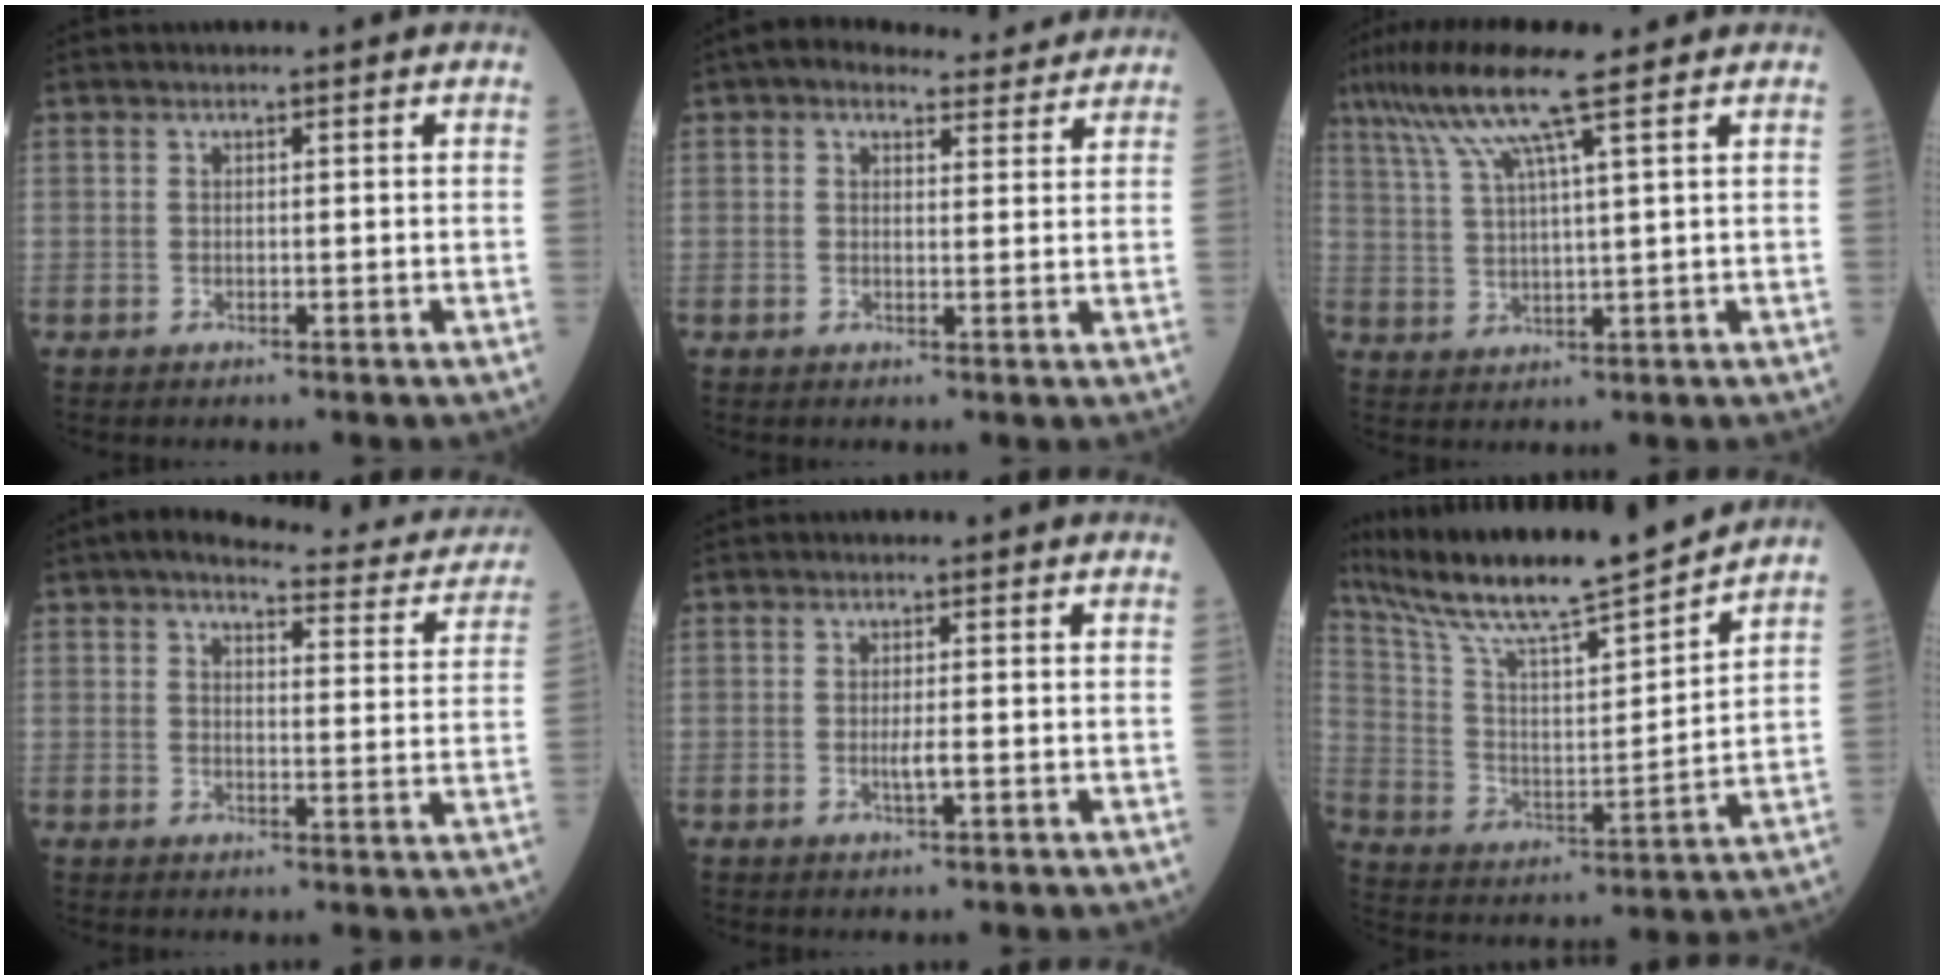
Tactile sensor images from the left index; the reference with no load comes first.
{"total": 7.0, "force": [6.2, 2.6, 2.0], "torque": [-0.025, 0.026, 0.075]}
{"total": 9.5, "force": [6.3, -0.4, 7.1], "torque": [-0.140, 0.026, 0.114]}
{"total": 14.6, "force": [13.3, 3.3, 5.1], "torque": [-0.042, -0.012, 0.139]}
{"total": 1.8, "force": [-0.5, 0.1, 1.7], "torque": [-0.035, -0.002, -0.008]}
{"total": 19.6, "force": [17.2, 0.2, 9.2], "torque": [-0.170, 0.004, 0.295]}